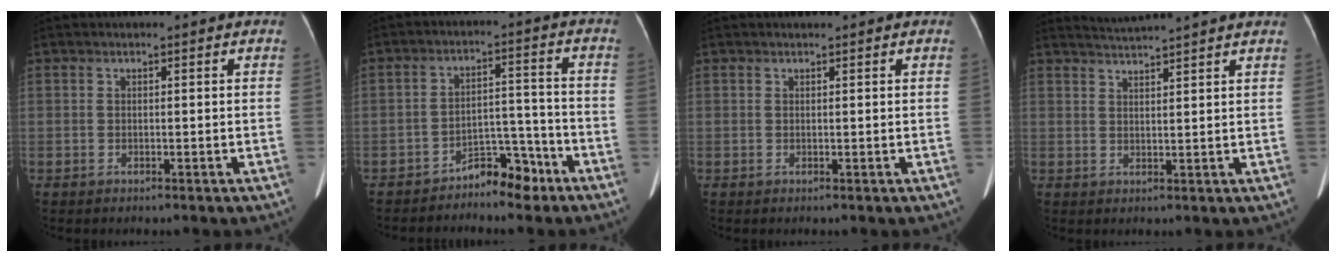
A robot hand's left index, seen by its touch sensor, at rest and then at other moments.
{"total": 5.7, "force": [-4.7, 2.2, 2.3], "torque": [-0.032, 0.022, -0.077]}
{"total": 0.6, "force": [0.5, 0.2, 0.3], "torque": [-0.009, 0.006, 0.005]}
{"total": 5.9, "force": [5.5, -1.2, 1.4], "torque": [-0.026, 0.018, 0.078]}